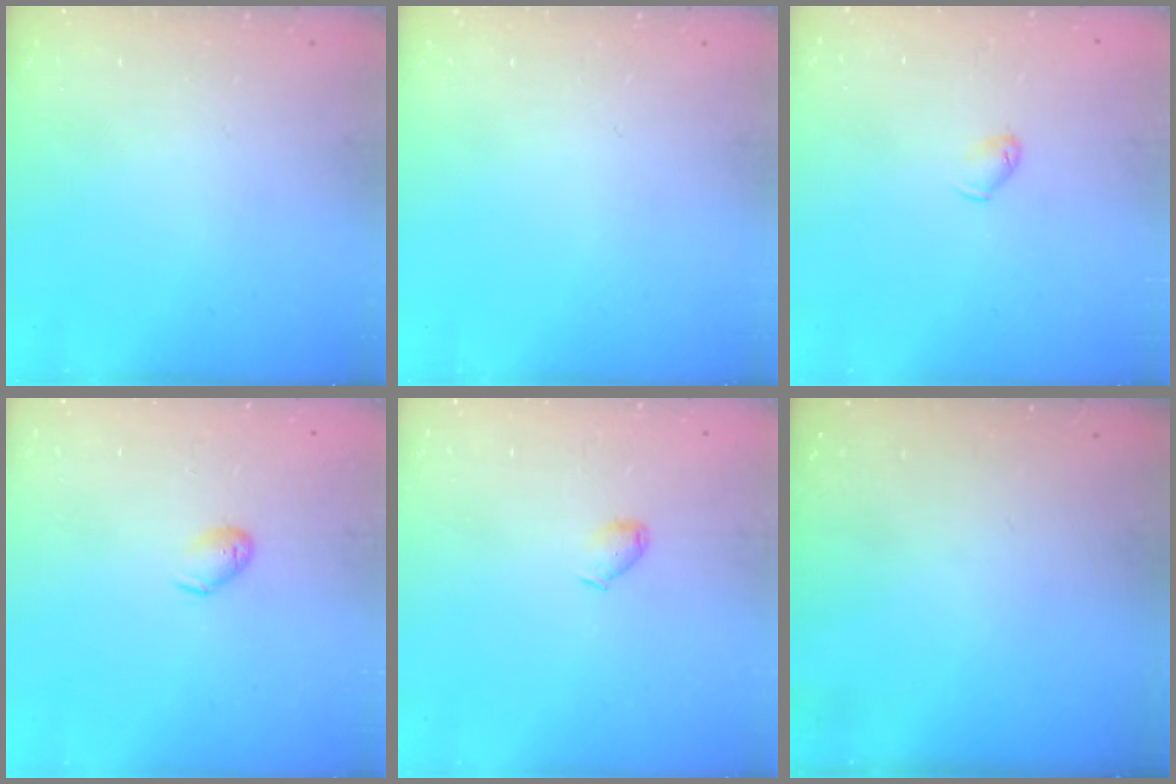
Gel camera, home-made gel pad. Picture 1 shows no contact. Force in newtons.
{"total": 0.0}
{"total": 3.7, "press": 3.6, "slide": 0.8}
{"total": 5.7, "press": 5.6, "slide": 1.2}
{"total": 3.9, "press": 3.9, "slide": 0.8}
{"total": 0.0}